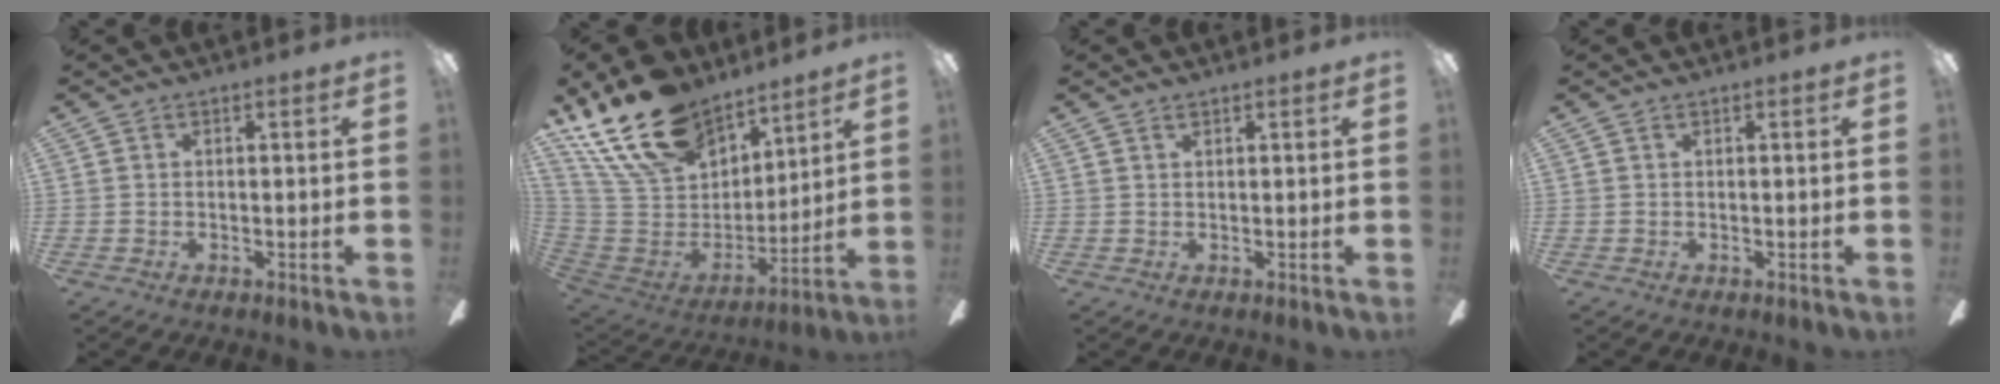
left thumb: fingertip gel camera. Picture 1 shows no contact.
{"total": 22.1, "force": [15.8, 11.7, 10.0], "torque": [-0.211, -0.087, 0.294]}
{"total": 0.6, "force": [0.5, 0.2, 0.2], "torque": [-0.005, 0.001, 0.010]}
{"total": 0.0}